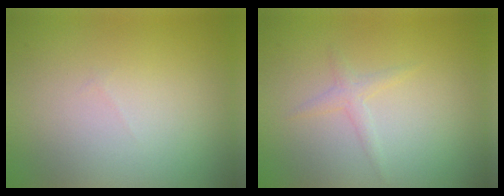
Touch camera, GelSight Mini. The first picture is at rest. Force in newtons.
{"total": 1.2, "press": 1.2, "slide": 0.1}